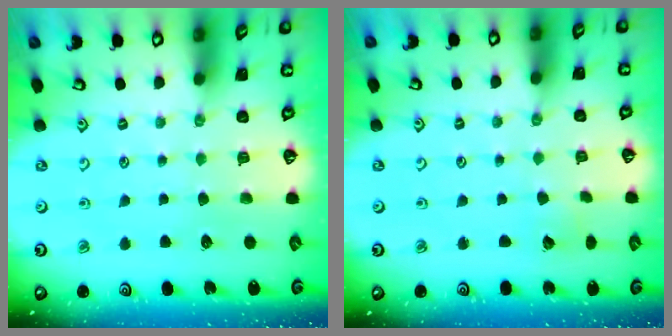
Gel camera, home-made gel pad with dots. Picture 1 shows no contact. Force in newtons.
{"total": 2.4, "press": 2.4, "slide": 0.2}